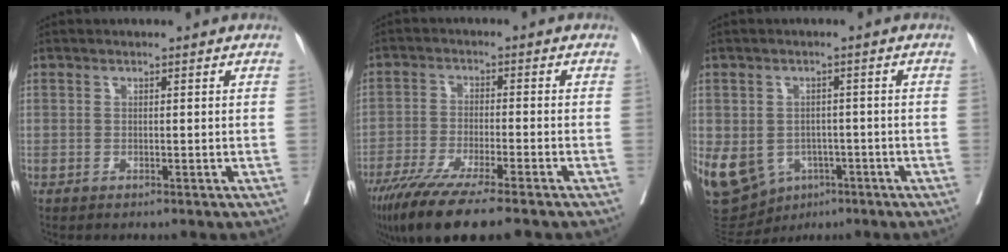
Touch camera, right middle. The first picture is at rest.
{"total": 12.9, "force": [-9.7, 0.6, 8.5], "torque": [-0.146, -0.037, -0.157]}
{"total": 15.4, "force": [-5.9, 12.2, 7.3], "torque": [-0.193, 0.006, -0.077]}